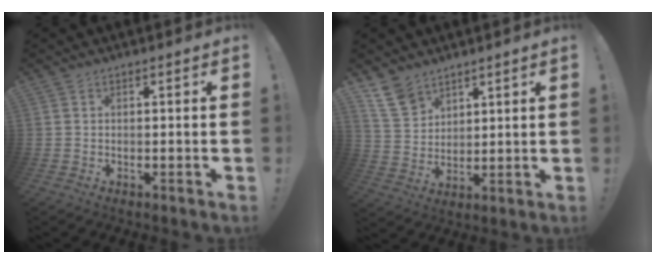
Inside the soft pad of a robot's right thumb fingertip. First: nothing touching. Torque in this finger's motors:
{"motor_torque": [0.05, 0.03, -0.94, -0.39, -0.19]}